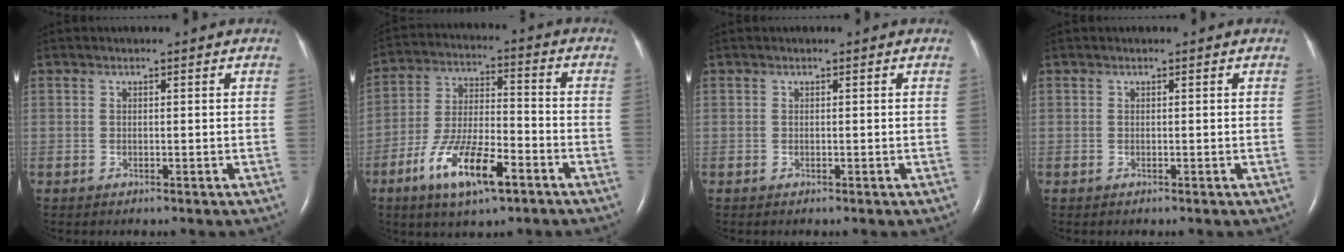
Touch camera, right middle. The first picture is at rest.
{"total": 12.3, "force": [-6.5, 3.3, 9.9], "torque": [-0.197, -0.003, -0.113]}
{"total": 0.0}
{"total": 0.0}